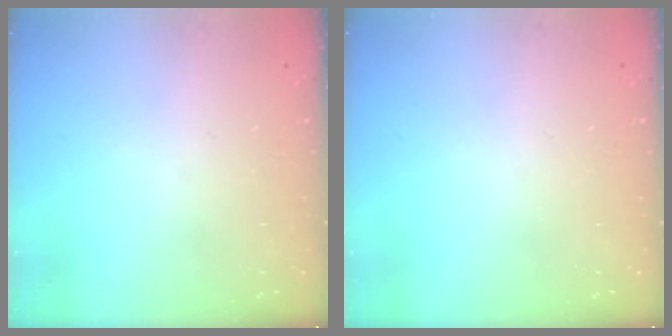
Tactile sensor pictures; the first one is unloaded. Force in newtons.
{"total": 0.0}